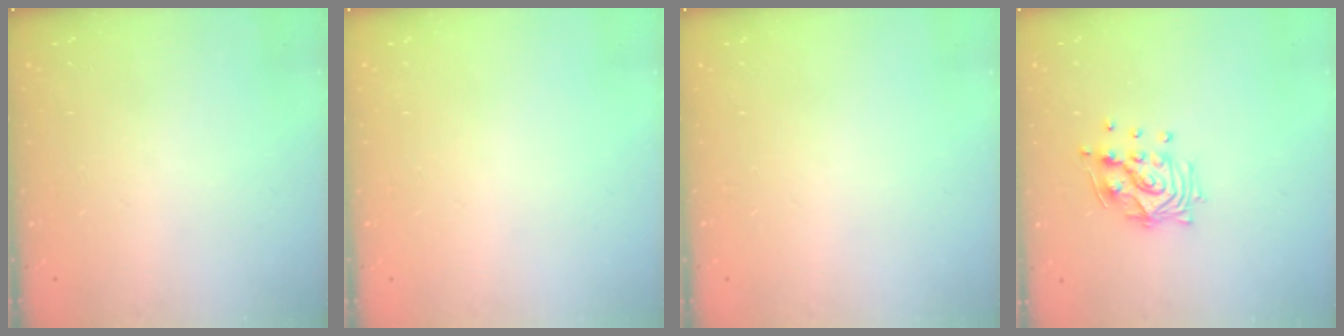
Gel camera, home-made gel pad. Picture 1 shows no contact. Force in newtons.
{"total": 0.0}
{"total": 0.0}
{"total": 11.5, "press": 11.5, "slide": 0.8}